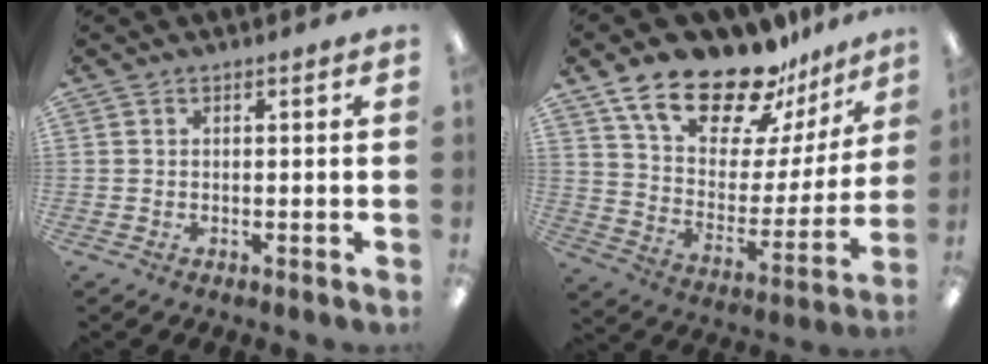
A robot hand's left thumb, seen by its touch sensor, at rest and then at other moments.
{"total": 21.1, "force": [16.6, 8.5, 9.9], "torque": [-0.179, -0.114, 0.293]}